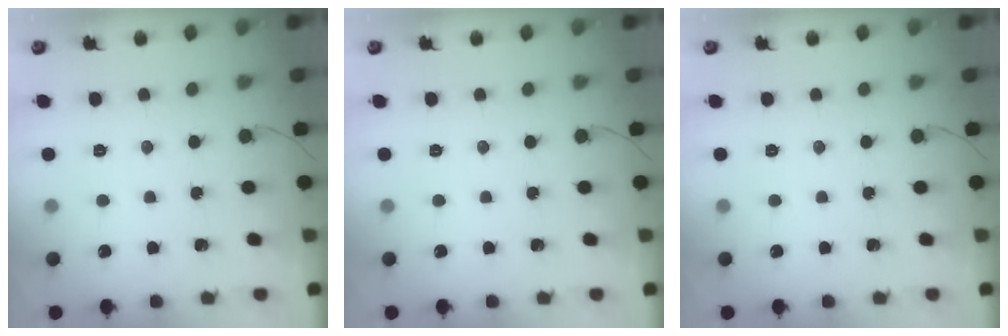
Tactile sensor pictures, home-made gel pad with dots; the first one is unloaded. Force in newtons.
{"total": 0.0}
{"total": 0.0}